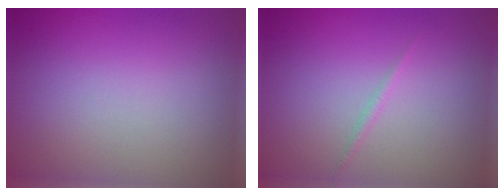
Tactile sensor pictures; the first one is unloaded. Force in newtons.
{"total": 0.6, "press": 0.6, "slide": 0.1}